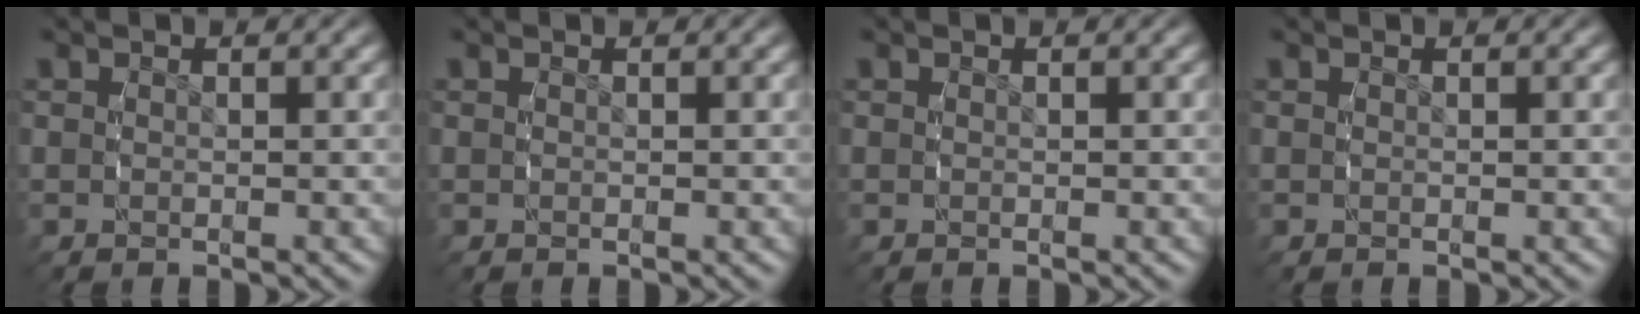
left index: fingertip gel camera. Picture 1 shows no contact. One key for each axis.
{"total": 0.0}
{"total": 0.0}
{"total": 0.0}